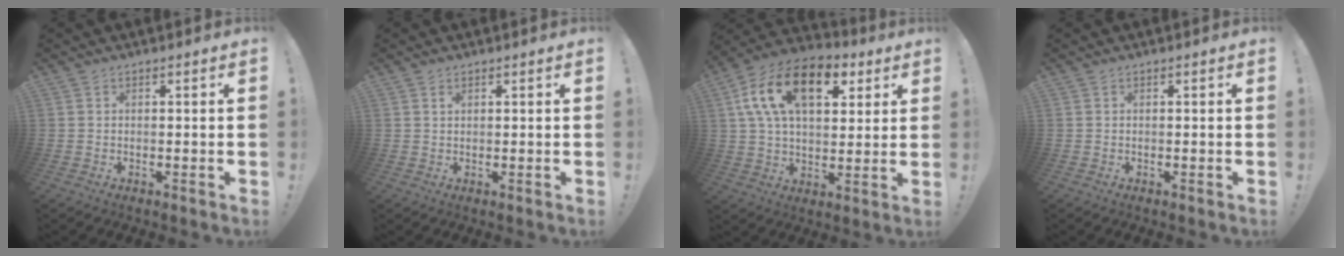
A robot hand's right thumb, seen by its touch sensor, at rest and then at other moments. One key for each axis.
{"total": 0.8, "fx": 0.6, "fy": 0.3, "fz": 0.4, "tx": 0.000, "ty": -0.003, "tz": 0.011}
{"total": 19.4, "fx": 7.5, "fy": 11.4, "fz": 13.8, "tx": -0.237, "ty": -0.014, "tz": 0.132}
{"total": 0.0}